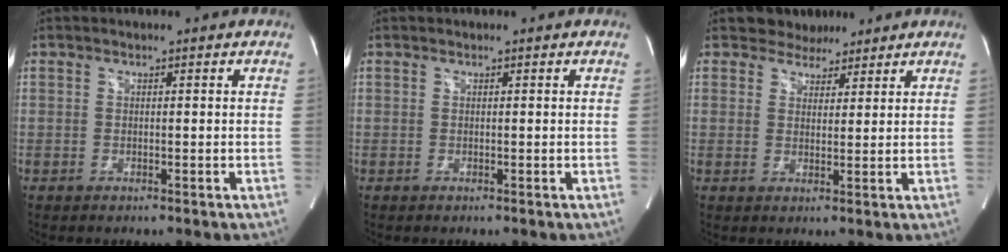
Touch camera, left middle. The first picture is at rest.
{"total": 0.0}
{"total": 4.1, "force": [3.5, 2.1, 0.4], "torque": [-0.001, 0.006, 0.051]}